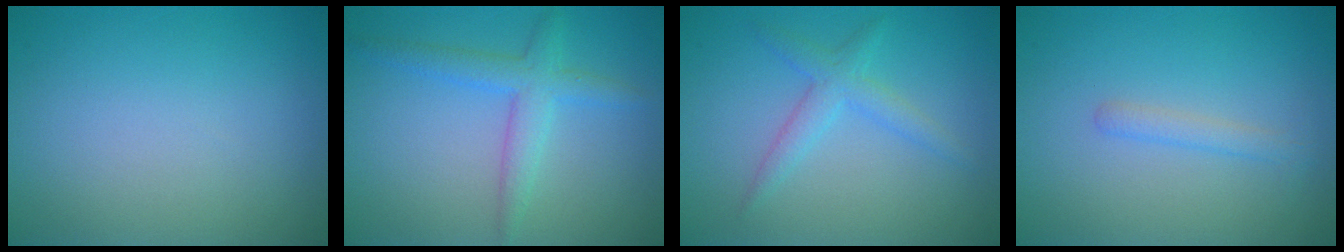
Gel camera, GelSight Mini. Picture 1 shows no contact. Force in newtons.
{"total": 3.0, "press": 3.0, "slide": 0.2}
{"total": 2.3, "press": 2.3, "slide": 0.1}
{"total": 1.4, "press": 1.4, "slide": 0.1}